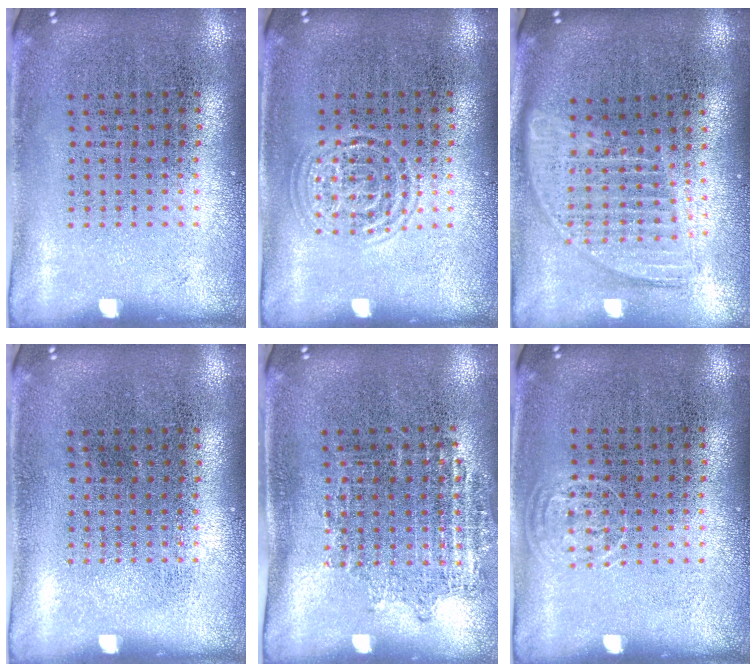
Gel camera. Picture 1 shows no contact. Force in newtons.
{"total": 1.4, "press": 1.3, "slide": 0.2}
{"total": 1.7, "press": 1.4, "slide": 0.9}
{"total": 0.0}
{"total": 1.0, "press": 0.9, "slide": 0.4}
{"total": 0.7, "press": 0.6, "slide": 0.4}